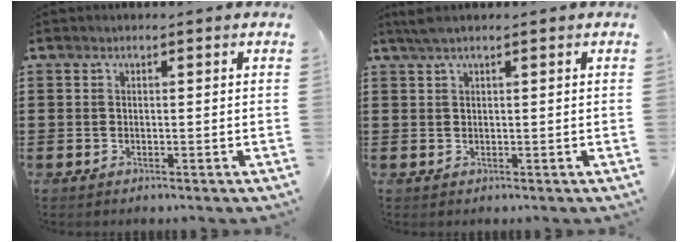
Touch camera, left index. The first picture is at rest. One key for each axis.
{"total": 1.6, "fx": 1.0, "fy": 0.1, "fz": 1.2, "tx": -0.024, "ty": 0.001, "tz": 0.019}